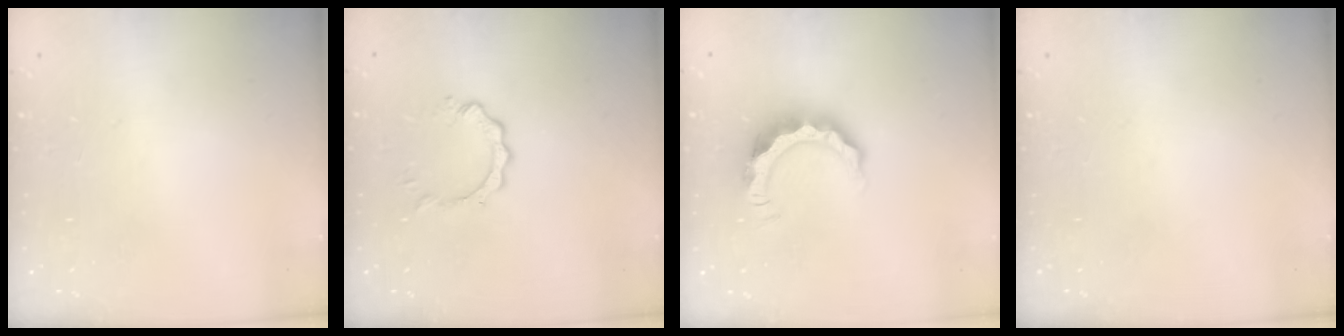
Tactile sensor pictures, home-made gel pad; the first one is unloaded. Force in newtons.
{"total": 2.8, "press": 2.8, "slide": 0.4}
{"total": 9.2, "press": 9.1, "slide": 1.0}
{"total": 0.0}